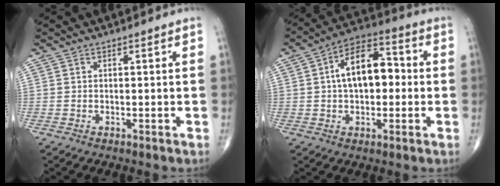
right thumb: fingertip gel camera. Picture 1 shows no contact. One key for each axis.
{"total": 12.6, "fx": 0.9, "fy": 7.3, "fz": 10.2, "tx": -0.147, "ty": 0.032, "tz": 0.004}